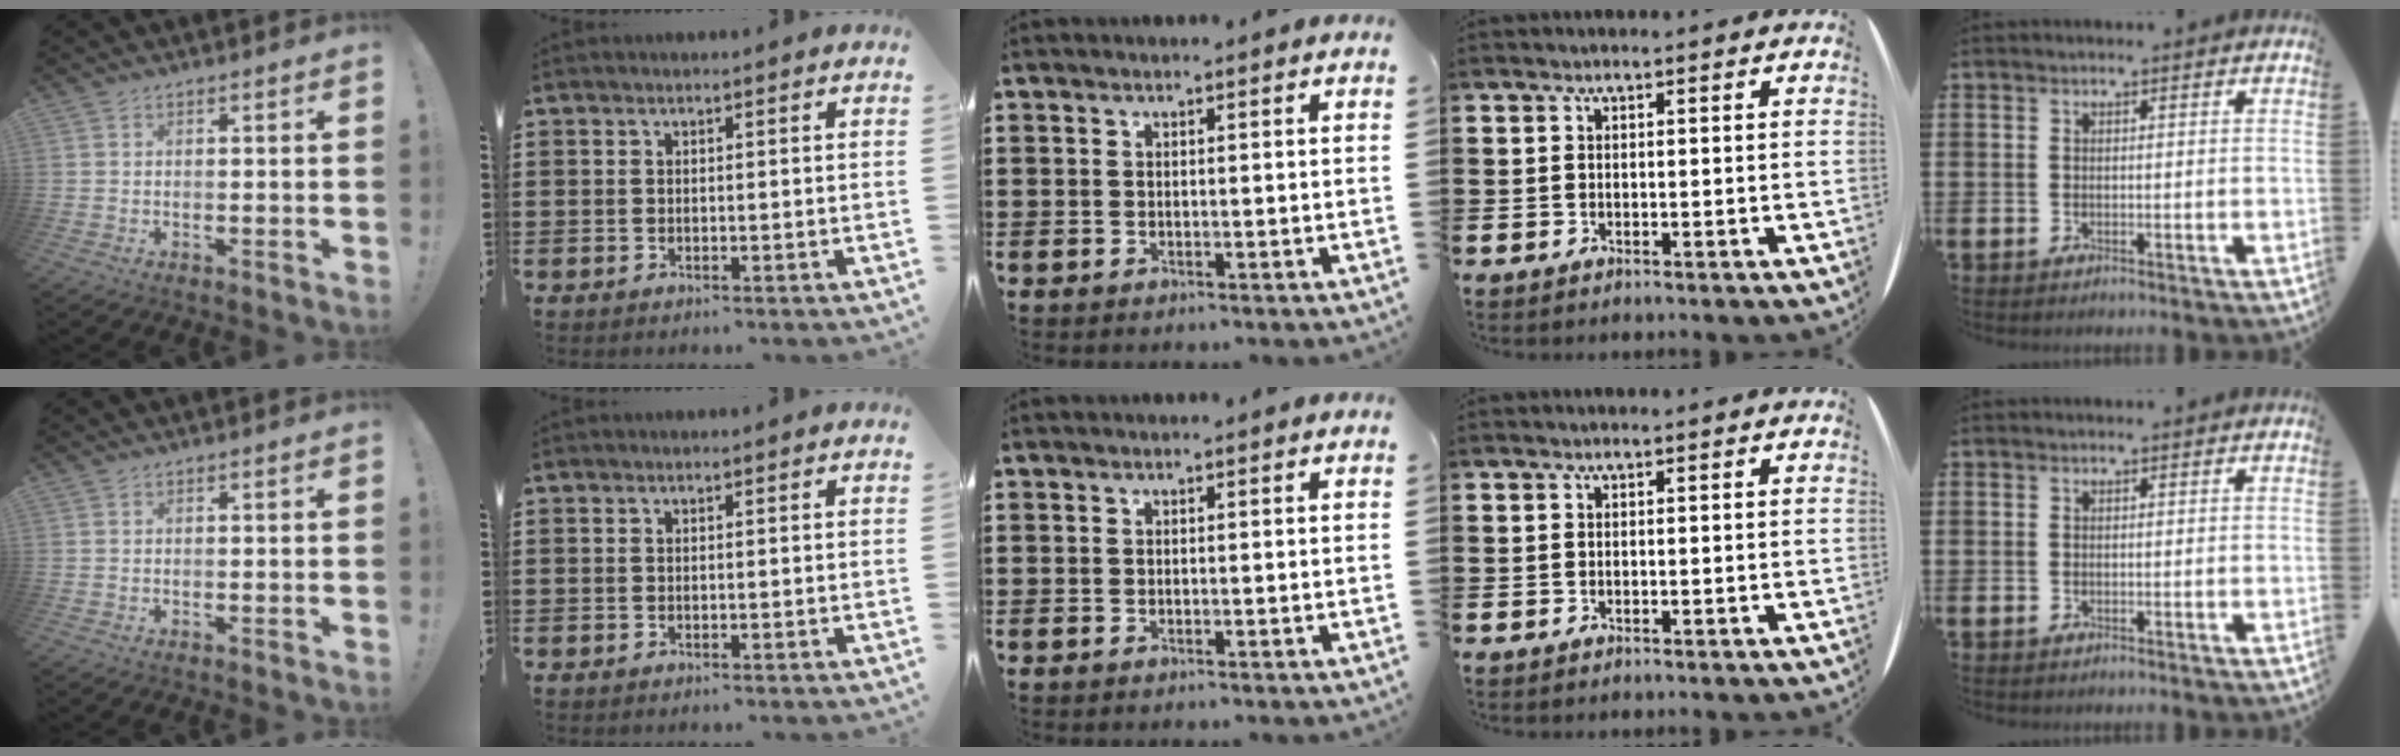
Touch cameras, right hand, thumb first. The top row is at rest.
{}